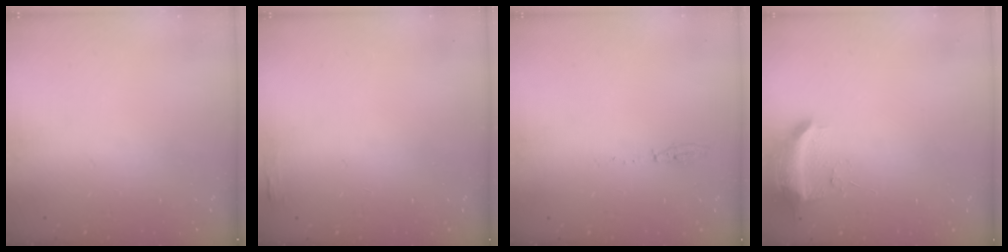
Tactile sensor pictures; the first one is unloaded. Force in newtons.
{"total": 2.7, "press": 2.6, "slide": 0.8}
{"total": 3.4, "press": 3.3, "slide": 0.8}
{"total": 9.5, "press": 9.4, "slide": 1.8}